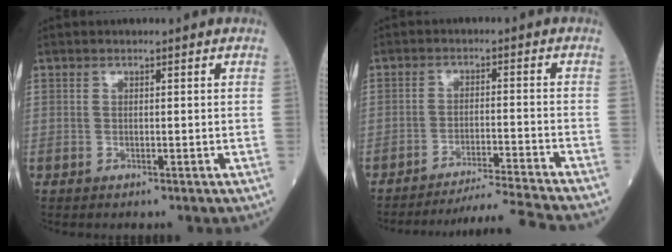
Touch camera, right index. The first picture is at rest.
{"total": 10.3, "force": [-9.6, -3.3, 1.6], "torque": [-0.013, -0.015, -0.153]}